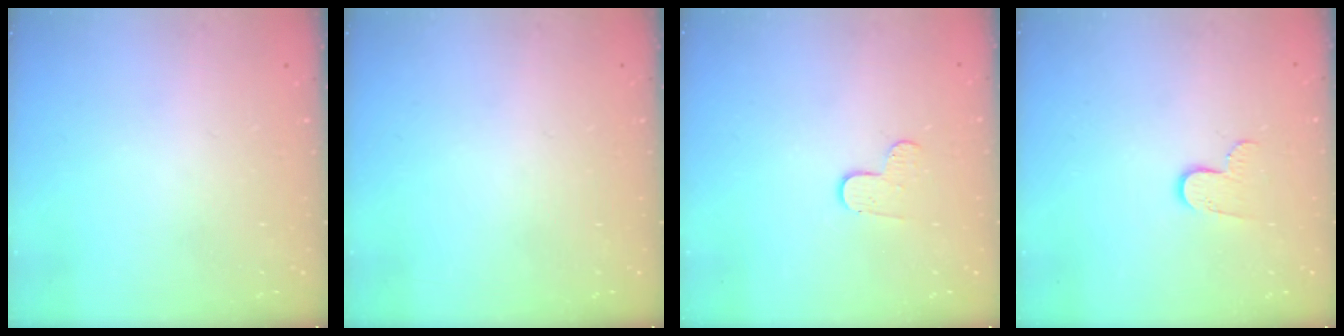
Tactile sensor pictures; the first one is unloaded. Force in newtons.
{"total": 0.0}
{"total": 6.8, "press": 6.8, "slide": 0.5}
{"total": 6.7, "press": 6.7, "slide": 0.5}